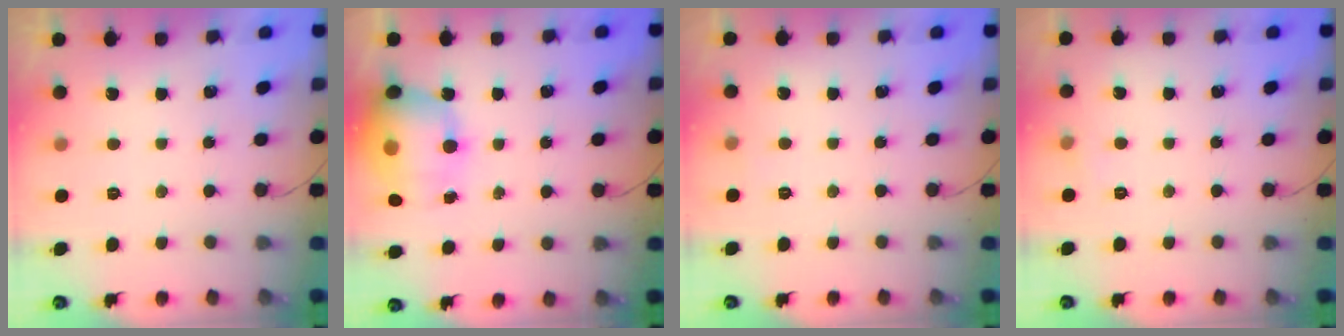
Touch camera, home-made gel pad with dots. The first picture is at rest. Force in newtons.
{"total": 16.9, "press": 16.5, "slide": 3.7}
{"total": 6.6, "press": 1.7, "slide": 6.4}
{"total": 2.9, "press": 2.8, "slide": 0.9}